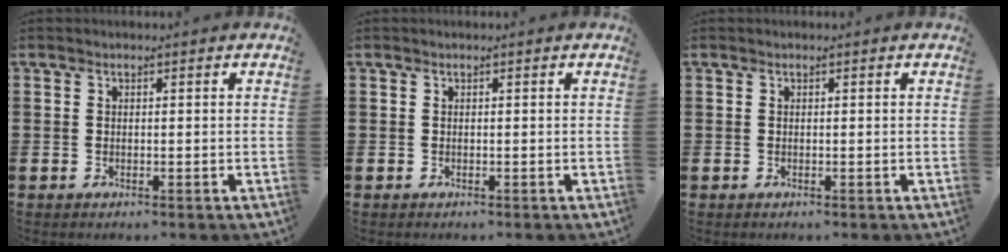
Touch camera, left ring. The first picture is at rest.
{"total": 0.0}
{"total": 0.0}